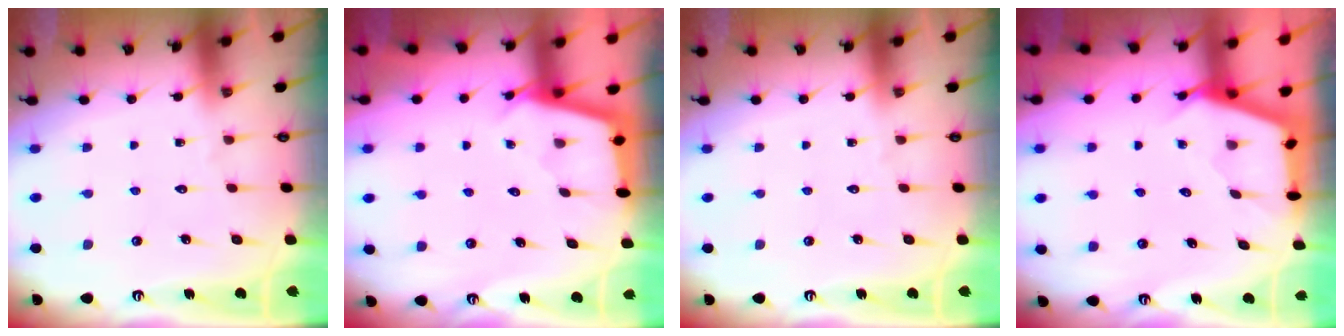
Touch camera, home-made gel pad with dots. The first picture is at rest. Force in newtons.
{"total": 2.9, "press": 2.8, "slide": 0.4}
{"total": 0.0}
{"total": 2.6, "press": 2.6, "slide": 0.4}